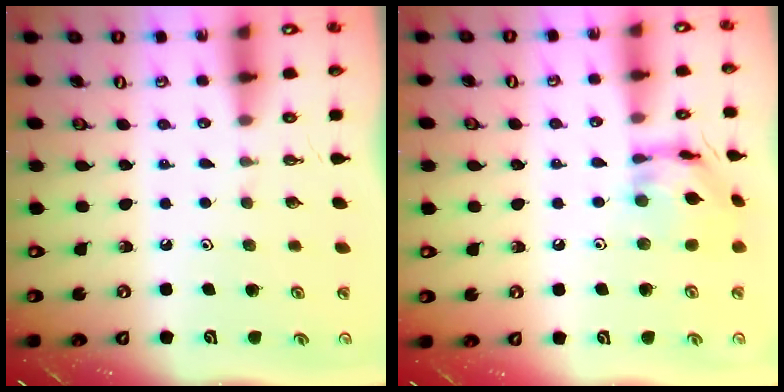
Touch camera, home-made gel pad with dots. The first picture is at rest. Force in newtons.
{"total": 11.9, "press": 11.8, "slide": 1.2}